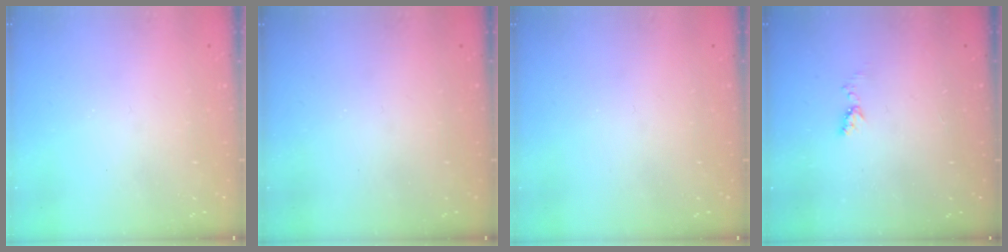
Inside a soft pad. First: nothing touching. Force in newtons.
{"total": 0.0}
{"total": 0.0}
{"total": 4.9, "press": 4.8, "slide": 0.8}